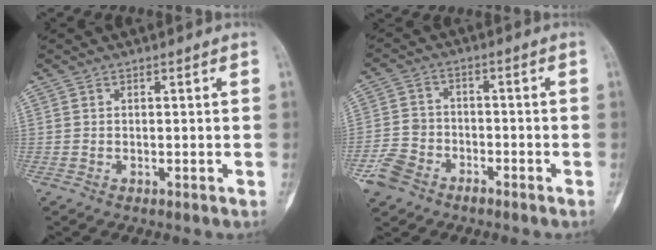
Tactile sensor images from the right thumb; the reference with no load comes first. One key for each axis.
{"total": 7.3, "fx": -4.4, "fy": 5.0, "fz": 2.9, "tx": -0.052, "ty": 0.024, "tz": -0.086}